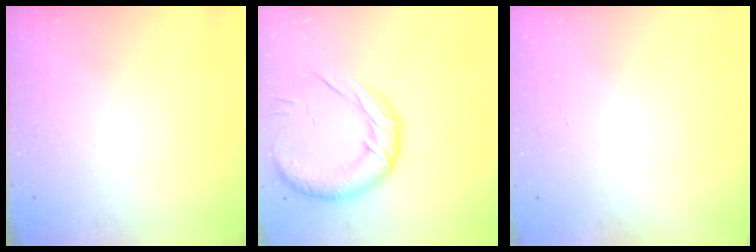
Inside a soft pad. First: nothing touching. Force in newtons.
{"total": 18.4, "press": 18.2, "slide": 2.8}
{"total": 0.6, "press": 0.6, "slide": 0.2}